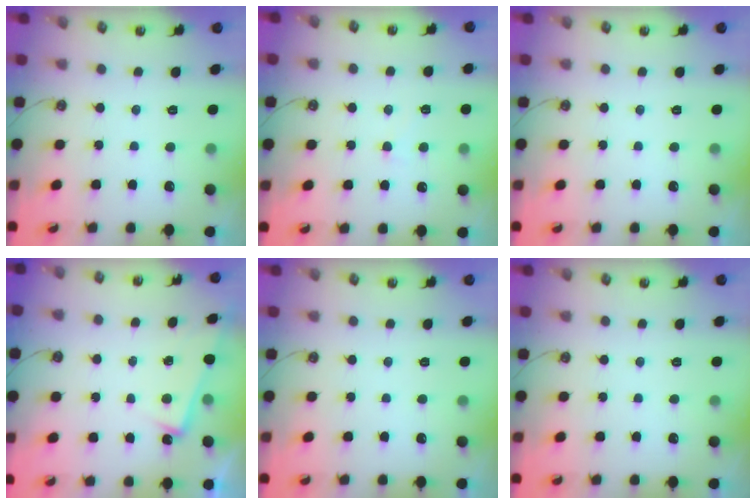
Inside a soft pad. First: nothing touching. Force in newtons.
{"total": 1.8, "press": 1.7, "slide": 0.6}
{"total": 0.0}
{"total": 6.8, "press": 6.8, "slide": 0.5}
{"total": 0.0}
{"total": 0.0}